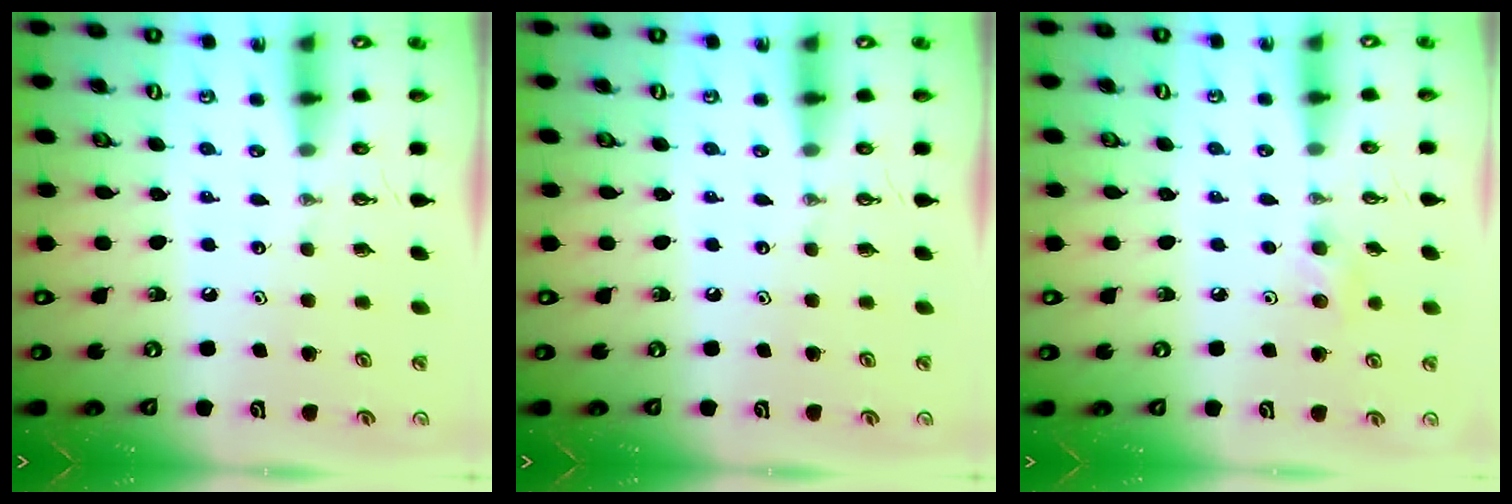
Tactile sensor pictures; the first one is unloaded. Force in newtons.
{"total": 0.0}
{"total": 7.6, "press": 6.5, "slide": 4.1}